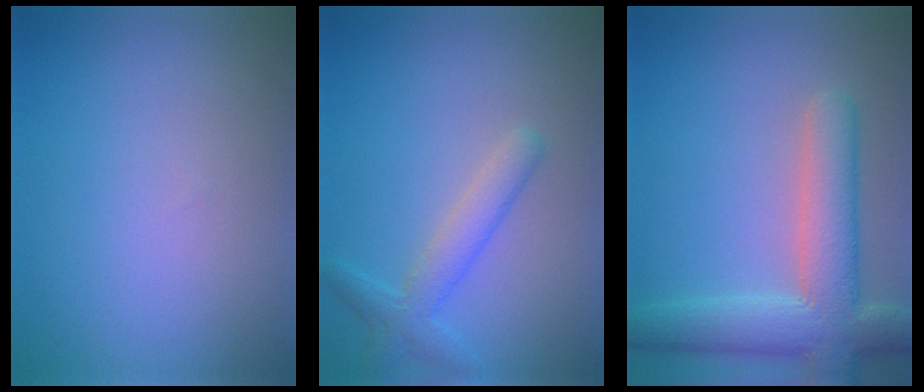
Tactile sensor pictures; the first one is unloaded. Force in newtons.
{"total": 2.8, "press": 2.8, "slide": 0.1}
{"total": 7.1, "press": 7.0, "slide": 0.7}